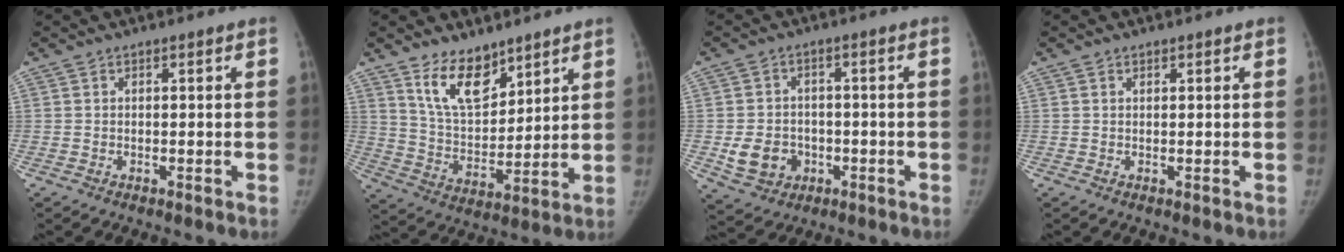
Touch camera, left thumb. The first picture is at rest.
{"total": 11.4, "force": [7.9, 5.7, 5.9], "torque": [-0.071, -0.063, 0.155]}
{"total": 8.0, "force": [-2.1, 6.8, 3.6], "torque": [-0.041, 0.011, -0.025]}
{"total": 0.6, "force": [0.3, 0.5, 0.3], "torque": [-0.002, -0.003, 0.003]}